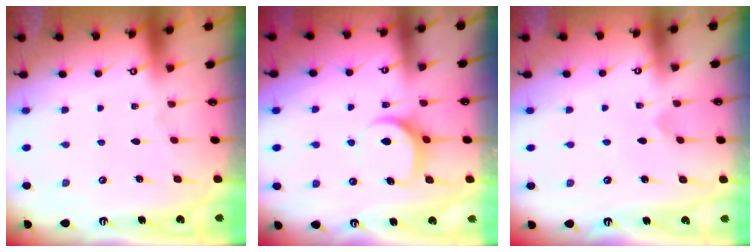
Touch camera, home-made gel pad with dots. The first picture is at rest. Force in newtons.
{"total": 8.2, "press": 8.1, "slide": 1.1}
{"total": 2.3, "press": 2.3, "slide": 0.2}